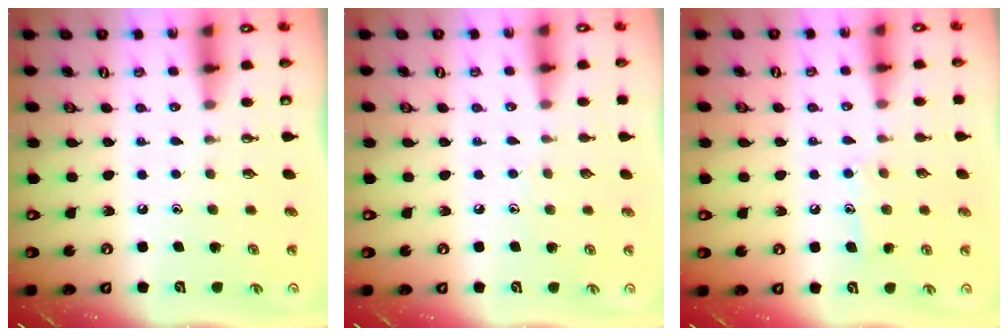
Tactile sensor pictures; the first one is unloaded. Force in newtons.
{"total": 3.5, "press": 3.5, "slide": 0.4}
{"total": 7.9, "press": 7.9, "slide": 0.6}